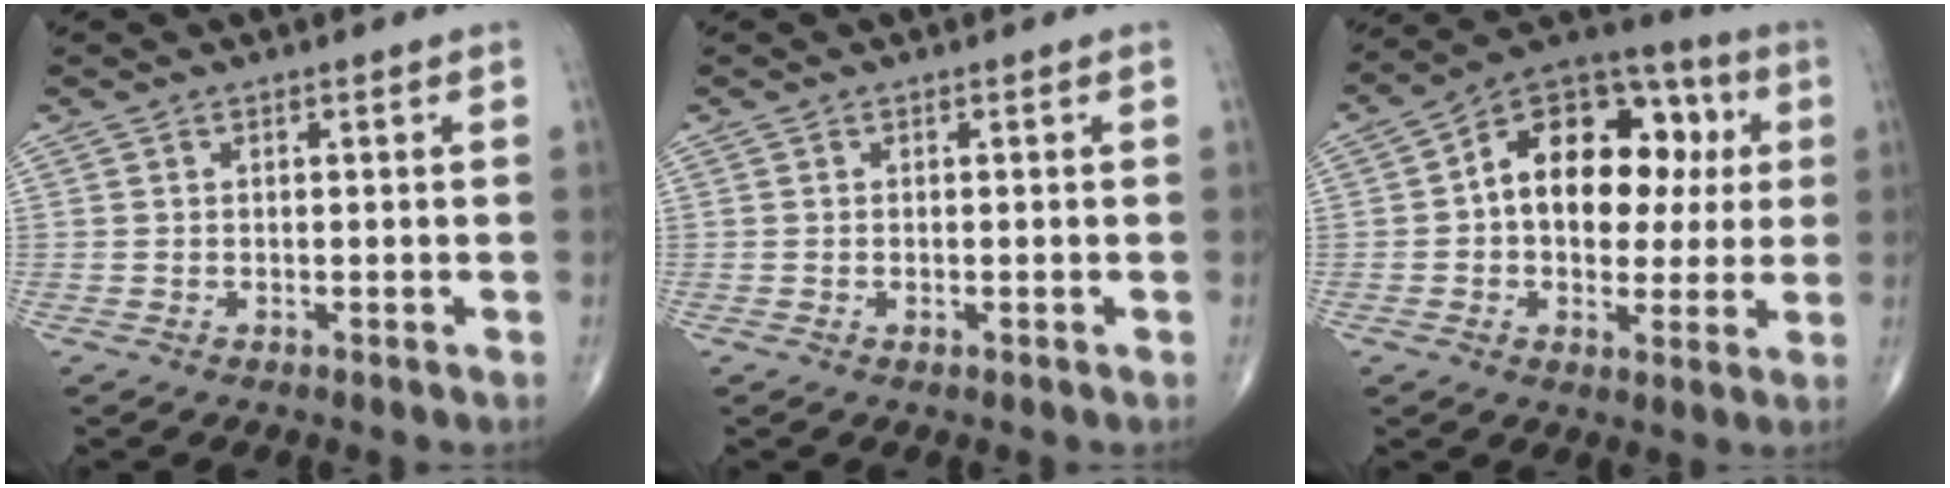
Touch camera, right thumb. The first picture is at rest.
{"total": 0.5, "force": [-0.2, 0.2, 0.5], "torque": [-0.009, 0.000, -0.002]}
{"total": 19.6, "force": [2.4, 12.9, 14.6], "torque": [-0.161, 0.032, 0.031]}